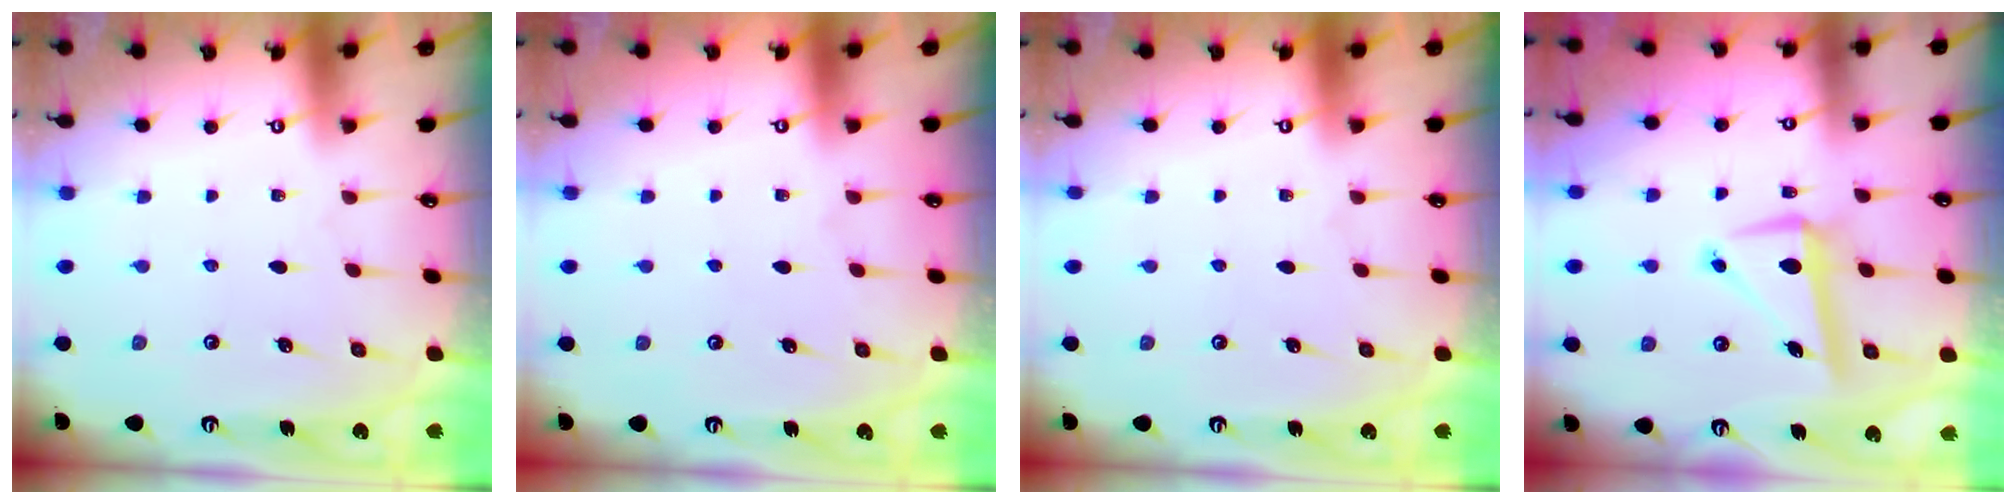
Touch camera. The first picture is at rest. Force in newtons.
{"total": 0.0}
{"total": 0.0}
{"total": 9.7, "press": 9.5, "slide": 1.7}